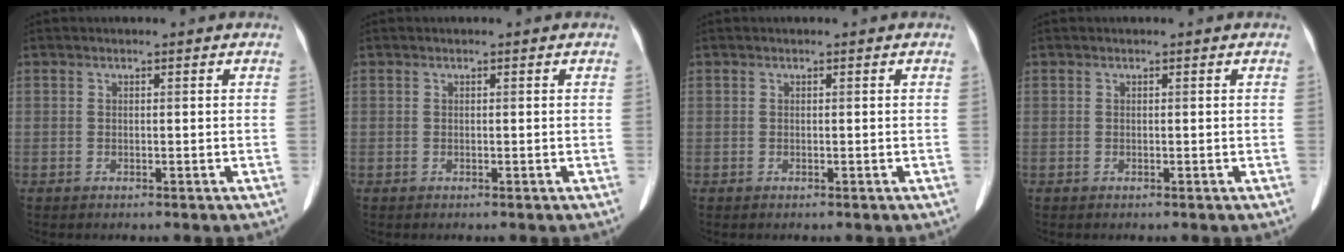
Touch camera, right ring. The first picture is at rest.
{"total": 0.0}
{"total": 0.0}
{"total": 0.0}